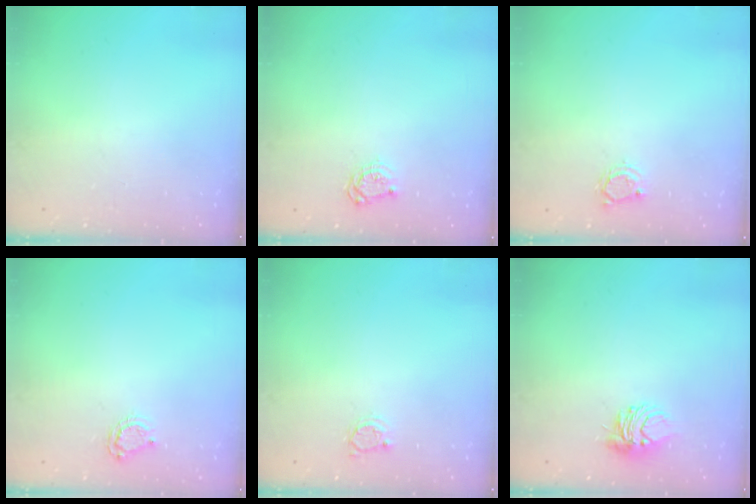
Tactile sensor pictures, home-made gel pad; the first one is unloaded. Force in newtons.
{"total": 4.8, "press": 4.8, "slide": 0.6}
{"total": 3.6, "press": 3.6, "slide": 0.5}
{"total": 4.7, "press": 4.6, "slide": 0.4}
{"total": 2.6, "press": 2.6, "slide": 0.4}
{"total": 6.0, "press": 6.0, "slide": 0.6}